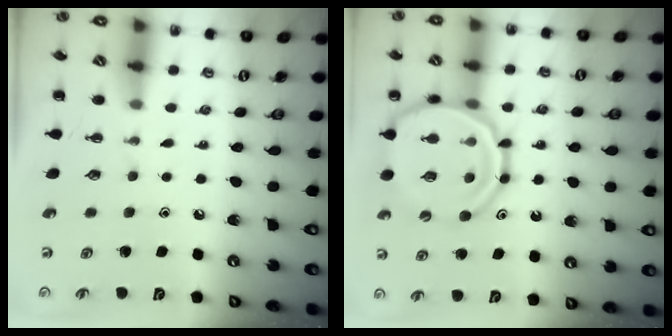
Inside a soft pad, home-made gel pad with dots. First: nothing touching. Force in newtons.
{"total": 18.1, "press": 17.8, "slide": 3.3}